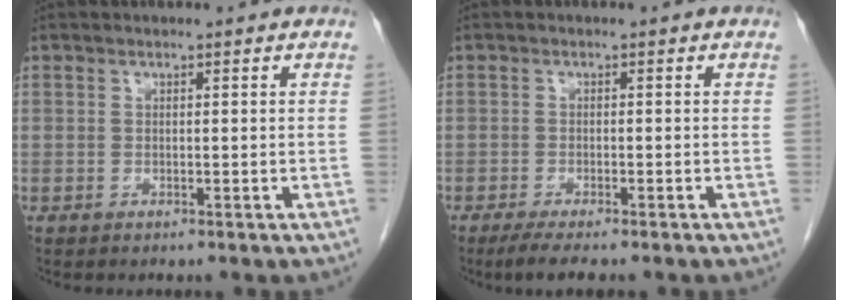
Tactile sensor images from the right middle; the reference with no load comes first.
{"total": 4.3, "force": [-3.3, 0.4, 2.7], "torque": [-0.046, -0.011, -0.050]}